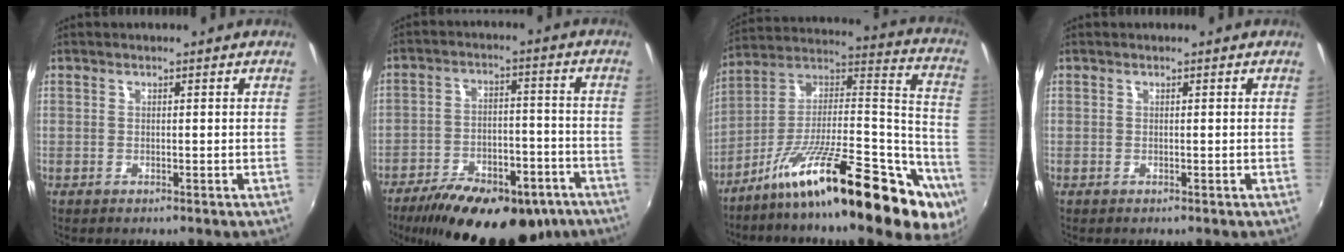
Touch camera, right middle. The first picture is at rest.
{"total": 23.7, "force": [-16.7, 10.0, 13.5], "torque": [-0.240, -0.019, -0.228]}
{"total": 28.6, "force": [-16.6, 7.4, 22.1], "torque": [-0.276, 0.010, -0.265]}
{"total": 0.0}